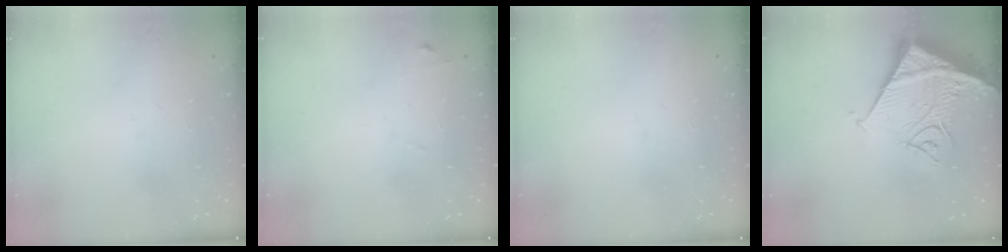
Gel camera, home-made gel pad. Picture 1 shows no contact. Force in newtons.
{"total": 7.4, "press": 7.4, "slide": 0.4}
{"total": 1.5, "press": 1.5, "slide": 0.1}
{"total": 16.9, "press": 16.7, "slide": 2.3}